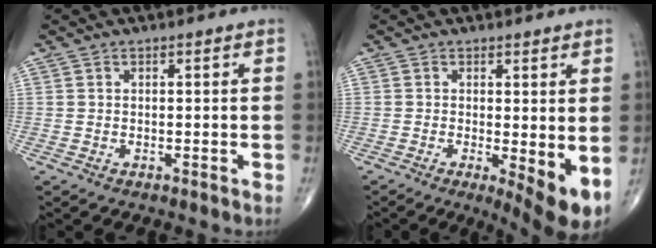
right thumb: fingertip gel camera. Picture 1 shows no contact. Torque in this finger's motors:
{"motor_torque": [-0.16, 0.80, 0.31, -0.02, 0.06]}